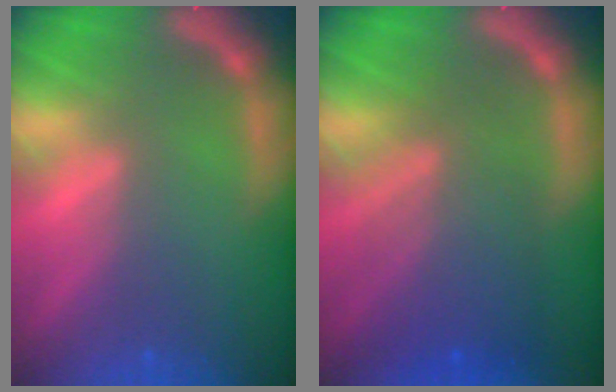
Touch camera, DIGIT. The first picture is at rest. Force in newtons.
{"total": 7.1}